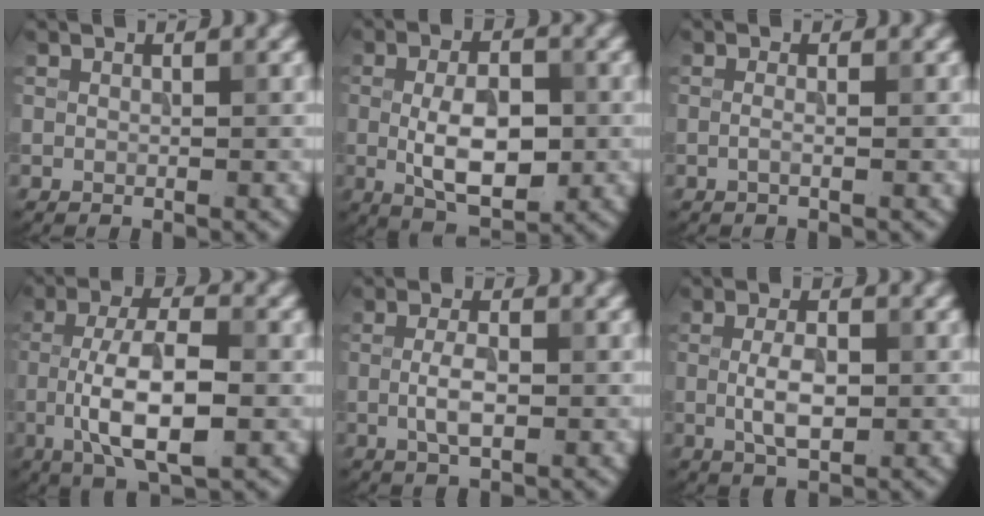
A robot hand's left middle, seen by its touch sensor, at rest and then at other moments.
{"total": 6.4, "force": [-0.6, 3.1, 5.6], "torque": [-0.104, -0.004, -0.008]}
{"total": 0.7, "force": [-0.3, 0.0, 0.7], "torque": [-0.018, -0.005, -0.008]}
{"total": 7.9, "force": [-1.8, 2.7, 7.2], "torque": [-0.137, 0.005, -0.035]}
{"total": 2.7, "force": [-0.5, 0.9, 2.5], "torque": [-0.056, 0.000, -0.010]}
{"total": 3.5, "force": [-0.3, 1.5, 3.1], "torque": [-0.065, -0.001, -0.005]}